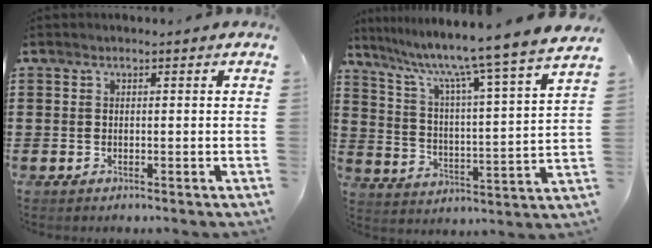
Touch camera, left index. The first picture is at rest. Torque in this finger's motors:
{"motor_torque": [2.14, 0.00, -0.05, -0.09]}